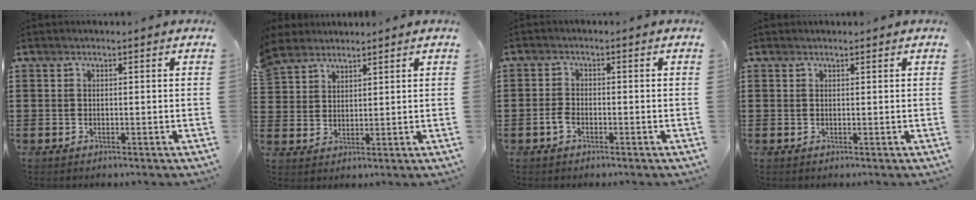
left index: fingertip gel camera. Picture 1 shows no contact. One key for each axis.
{"total": 4.0, "fx": 3.5, "fy": 1.9, "fz": -0.3, "tx": -0.013, "ty": -0.003, "tz": 0.068}
{"total": 2.0, "fx": -0.9, "fy": 1.1, "fz": 1.4, "tx": -0.044, "ty": -0.003, "tz": -0.022}
{"total": 0.7, "fx": 0.6, "fy": 0.3, "fz": 0.0, "tx": -0.001, "ty": 0.001, "tz": 0.012}